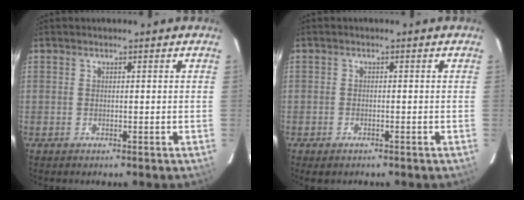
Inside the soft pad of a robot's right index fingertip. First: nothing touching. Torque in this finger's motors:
{"motor_torque": [0.20, -0.41, -0.14, -0.04]}